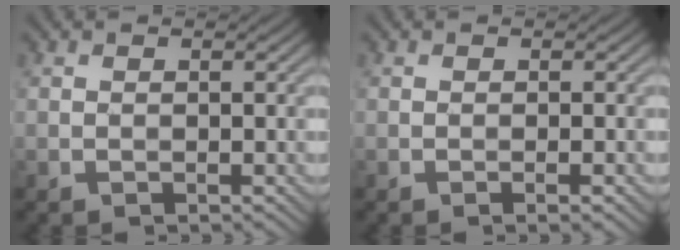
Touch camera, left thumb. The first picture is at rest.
{"total": 1.1, "force": [-0.5, 0.0, 1.0], "torque": [-0.019, 0.001, -0.011]}